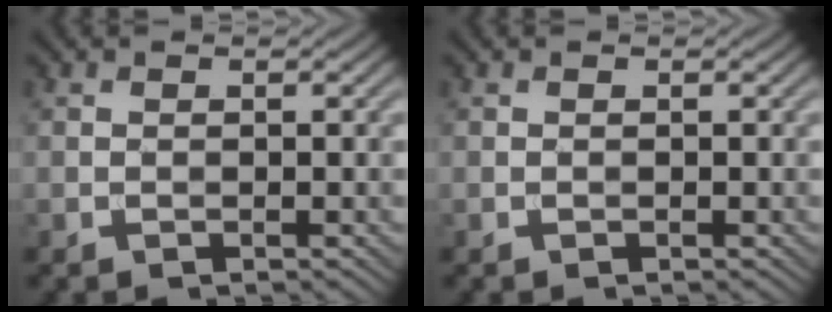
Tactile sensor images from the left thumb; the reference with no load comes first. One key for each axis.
{"total": 0.0}